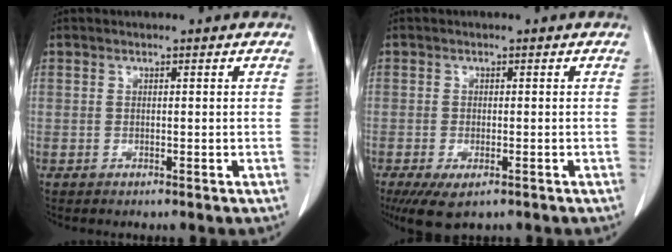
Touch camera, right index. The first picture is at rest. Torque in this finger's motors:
{"motor_torque": [0.71, -0.60, 0.15, 0.08]}